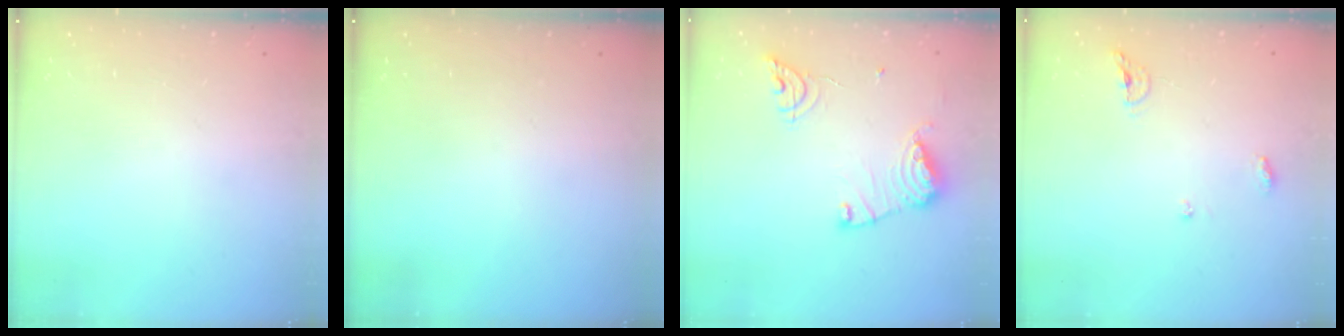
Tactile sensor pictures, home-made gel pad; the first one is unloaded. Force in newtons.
{"total": 0.0}
{"total": 13.4, "press": 13.3, "slide": 1.4}
{"total": 6.8, "press": 6.7, "slide": 0.6}